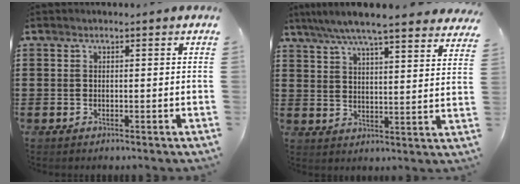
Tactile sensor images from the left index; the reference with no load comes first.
{"total": 6.4, "force": [5.7, -0.2, 2.8], "torque": [-0.075, -0.027, 0.098]}